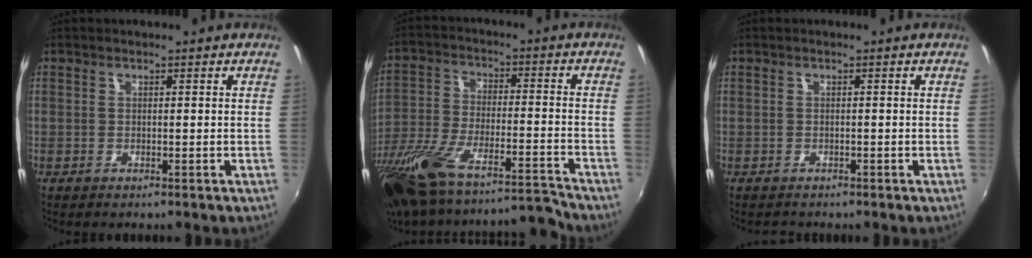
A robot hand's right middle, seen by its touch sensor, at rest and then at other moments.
{"total": 21.0, "force": [-18.4, 2.7, 9.7], "torque": [-0.196, -0.054, -0.315]}
{"total": 1.3, "force": [-1.0, 0.8, -0.1], "torque": [-0.002, 0.001, -0.015]}